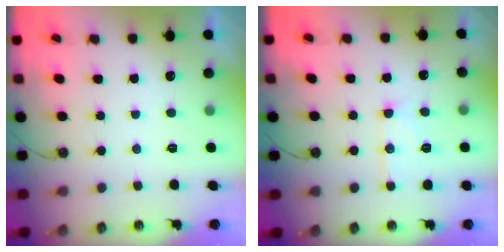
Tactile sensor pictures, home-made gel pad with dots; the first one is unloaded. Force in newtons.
{"total": 9.4, "press": 9.4, "slide": 0.9}